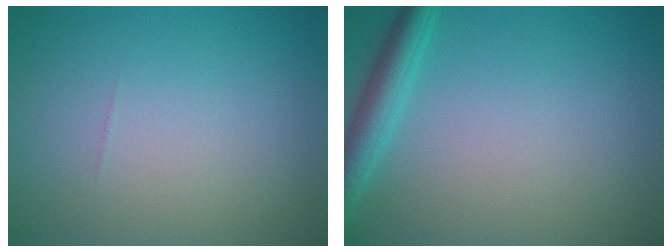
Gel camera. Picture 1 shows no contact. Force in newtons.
{"total": 3.0, "press": 3.0, "slide": 0.2}